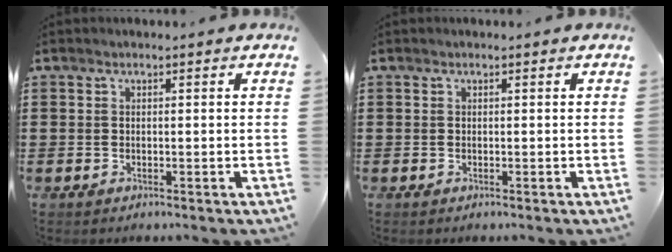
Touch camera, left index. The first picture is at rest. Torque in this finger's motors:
{"motor_torque": [-0.02, -0.01, 0.00, 0.00]}